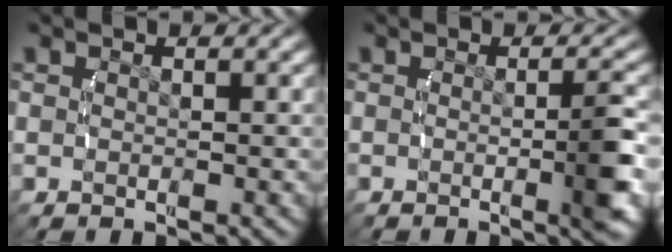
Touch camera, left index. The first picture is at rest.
{"total": 3.7, "force": [-0.8, 0.3, 3.6], "torque": [-0.048, 0.003, -0.017]}